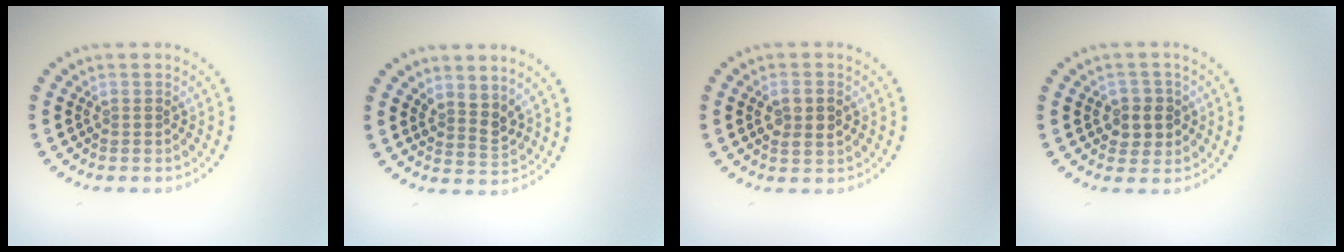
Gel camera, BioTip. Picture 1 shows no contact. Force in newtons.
{"total": 2.2, "press": 1.7, "slide": 1.4}
{"total": 2.5, "press": 2.5, "slide": 0.2}
{"total": 2.8, "press": 2.6, "slide": 0.9}